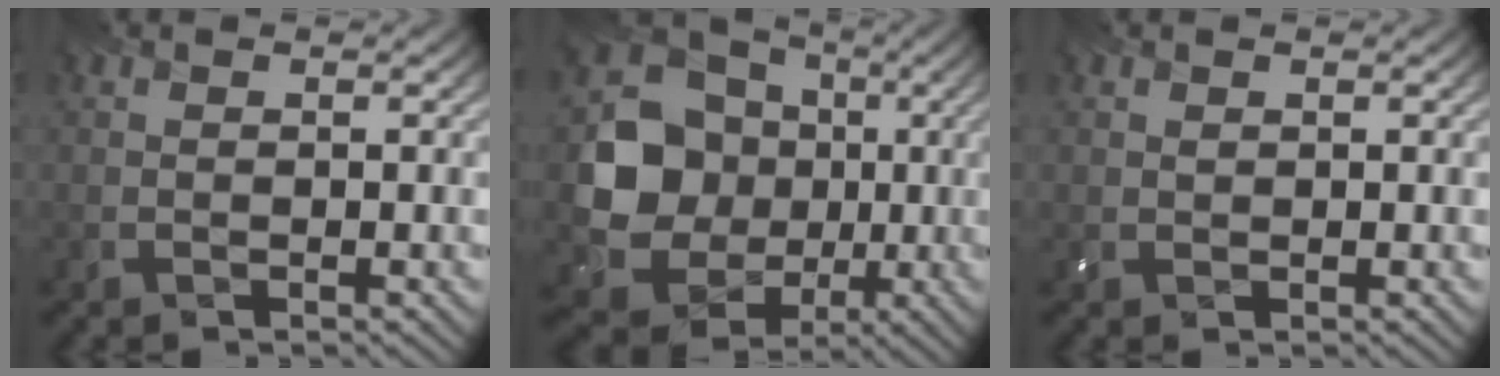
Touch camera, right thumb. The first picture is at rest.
{"total": 12.9, "force": [-0.2, 11.5, 5.9], "torque": [-0.148, -0.019, -0.017]}
{"total": 0.7, "force": [0.3, 0.5, 0.3], "torque": [-0.010, -0.002, 0.009]}